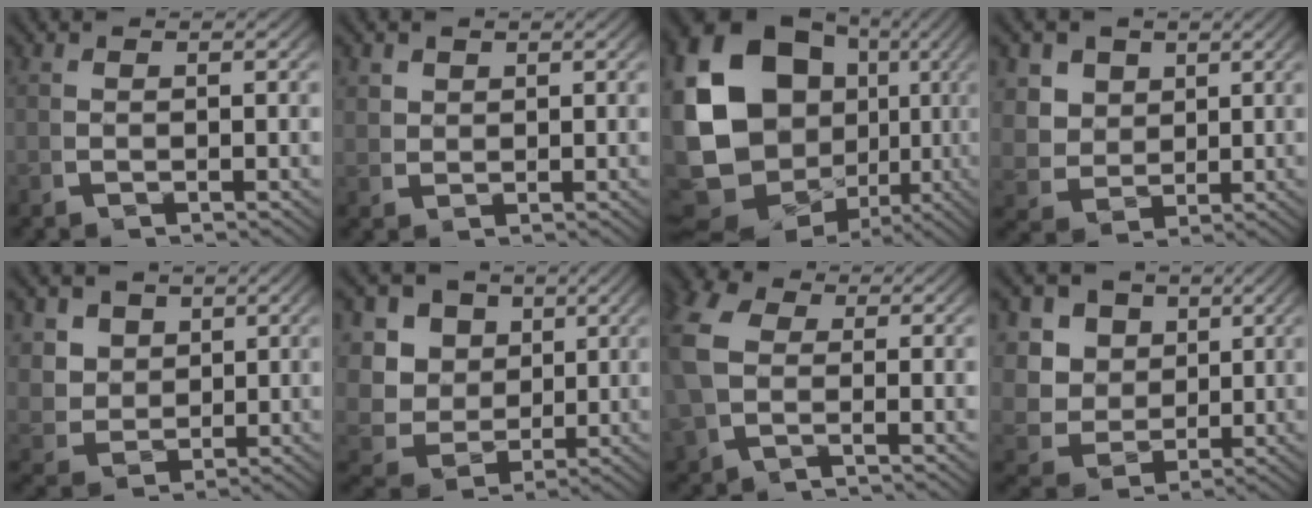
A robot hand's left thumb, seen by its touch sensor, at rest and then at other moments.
{"total": 1.6, "force": [1.4, 0.8, 0.4], "torque": [-0.006, -0.002, 0.034]}
{"total": 18.5, "force": [0.4, 13.8, 12.3], "torque": [-0.287, -0.055, 0.033]}
{"total": 6.9, "force": [1.8, 5.6, 3.5], "torque": [-0.090, -0.032, 0.043]}
{"total": 5.6, "force": [1.8, 4.5, 2.9], "torque": [-0.073, -0.031, 0.045]}
{"total": 12.1, "force": [1.2, 10.3, 6.2], "torque": [-0.149, -0.037, 0.019]}
{"total": 5.5, "force": [0.8, 3.9, 3.8], "torque": [-0.108, -0.001, 0.011]}
{"total": 10.7, "force": [1.4, 9.1, 5.6], "torque": [-0.134, -0.033, 0.024]}